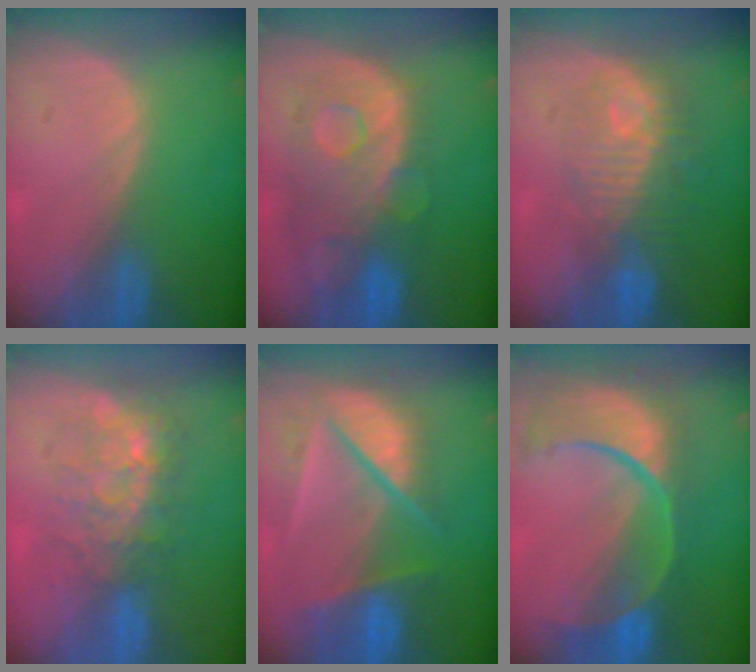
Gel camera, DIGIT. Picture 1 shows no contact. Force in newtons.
{"total": 11.2, "press": 9.7, "slide": 5.6}
{"total": 9.7, "press": 8.9, "slide": 3.9}
{"total": 7.6, "press": 7.0, "slide": 3.0}
{"total": 9.8, "press": 8.4, "slide": 5.1}
{"total": 12.8, "press": 10.4, "slide": 7.5}